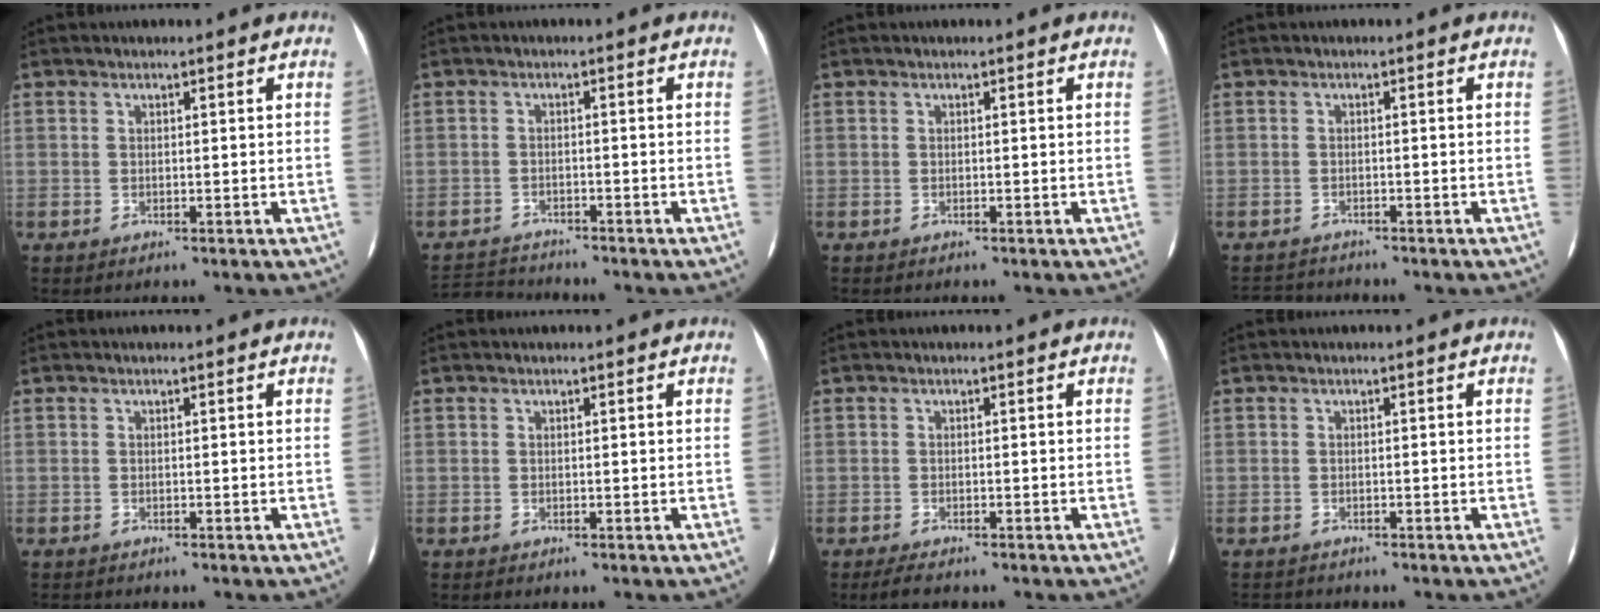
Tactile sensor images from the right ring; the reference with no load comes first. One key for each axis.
{"total": 7.1, "fx": -6.7, "fy": 1.9, "fz": 1.3, "tx": -0.053, "ty": 0.012, "tz": -0.117}
{"total": 0.0}
{"total": 4.5, "fx": -4.2, "fy": 1.4, "fz": 0.9, "tx": -0.033, "ty": 0.006, "tz": -0.069}
{"total": 0.7, "fx": -0.6, "fy": 0.3, "fz": 0.0, "tx": -0.003, "ty": 0.002, "tz": -0.010}
{"total": 0.0}
{"total": 2.7, "fx": -2.3, "fy": 0.5, "fz": 1.3, "tx": -0.034, "ty": -0.007, "tz": -0.040}
{"total": 1.9, "fx": -1.7, "fy": 0.7, "fz": 0.3, "tx": -0.013, "ty": 0.001, "tz": -0.028}